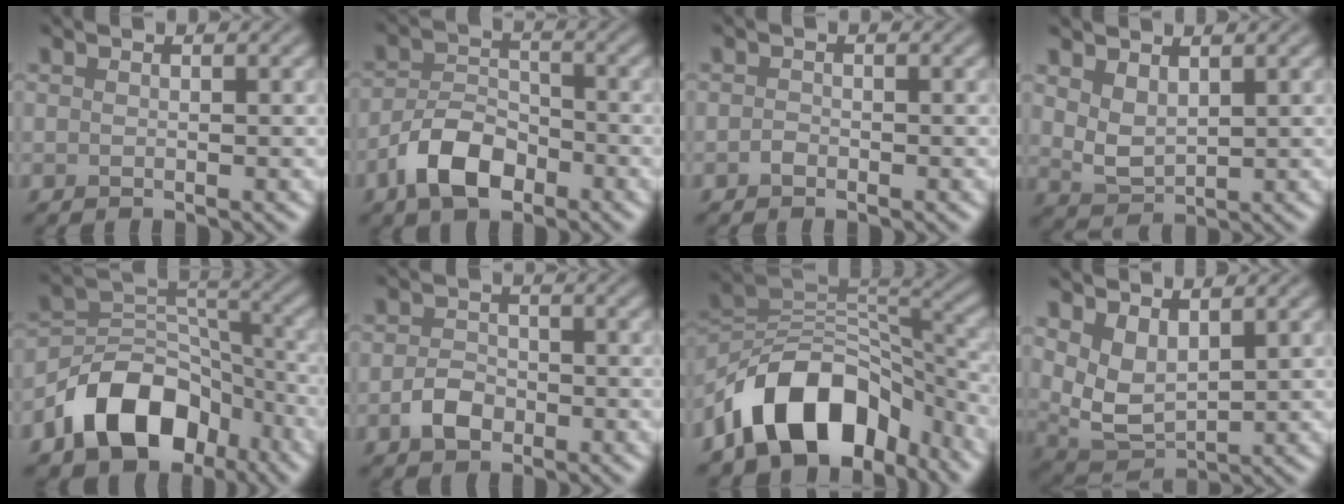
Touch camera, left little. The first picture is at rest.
{"total": 5.3, "force": [-3.1, 2.9, 3.3], "torque": [-0.055, 0.003, -0.063]}
{"total": 0.6, "force": [-0.4, 0.4, 0.3], "torque": [-0.006, -0.001, -0.009]}
{"total": 2.6, "force": [1.4, 1.4, 1.8], "torque": [-0.042, -0.006, 0.034]}
{"total": 10.0, "force": [-5.6, 6.4, 5.2], "torque": [-0.079, 0.002, -0.109]}
{"total": 2.6, "force": [-1.2, 1.8, 1.5], "torque": [-0.027, 0.003, -0.027]}
{"total": 11.4, "force": [-6.8, 6.7, 6.1], "torque": [-0.081, 0.007, -0.127]}
{"total": 4.4, "force": [1.7, 2.5, 3.2], "torque": [-0.080, -0.014, 0.043]}